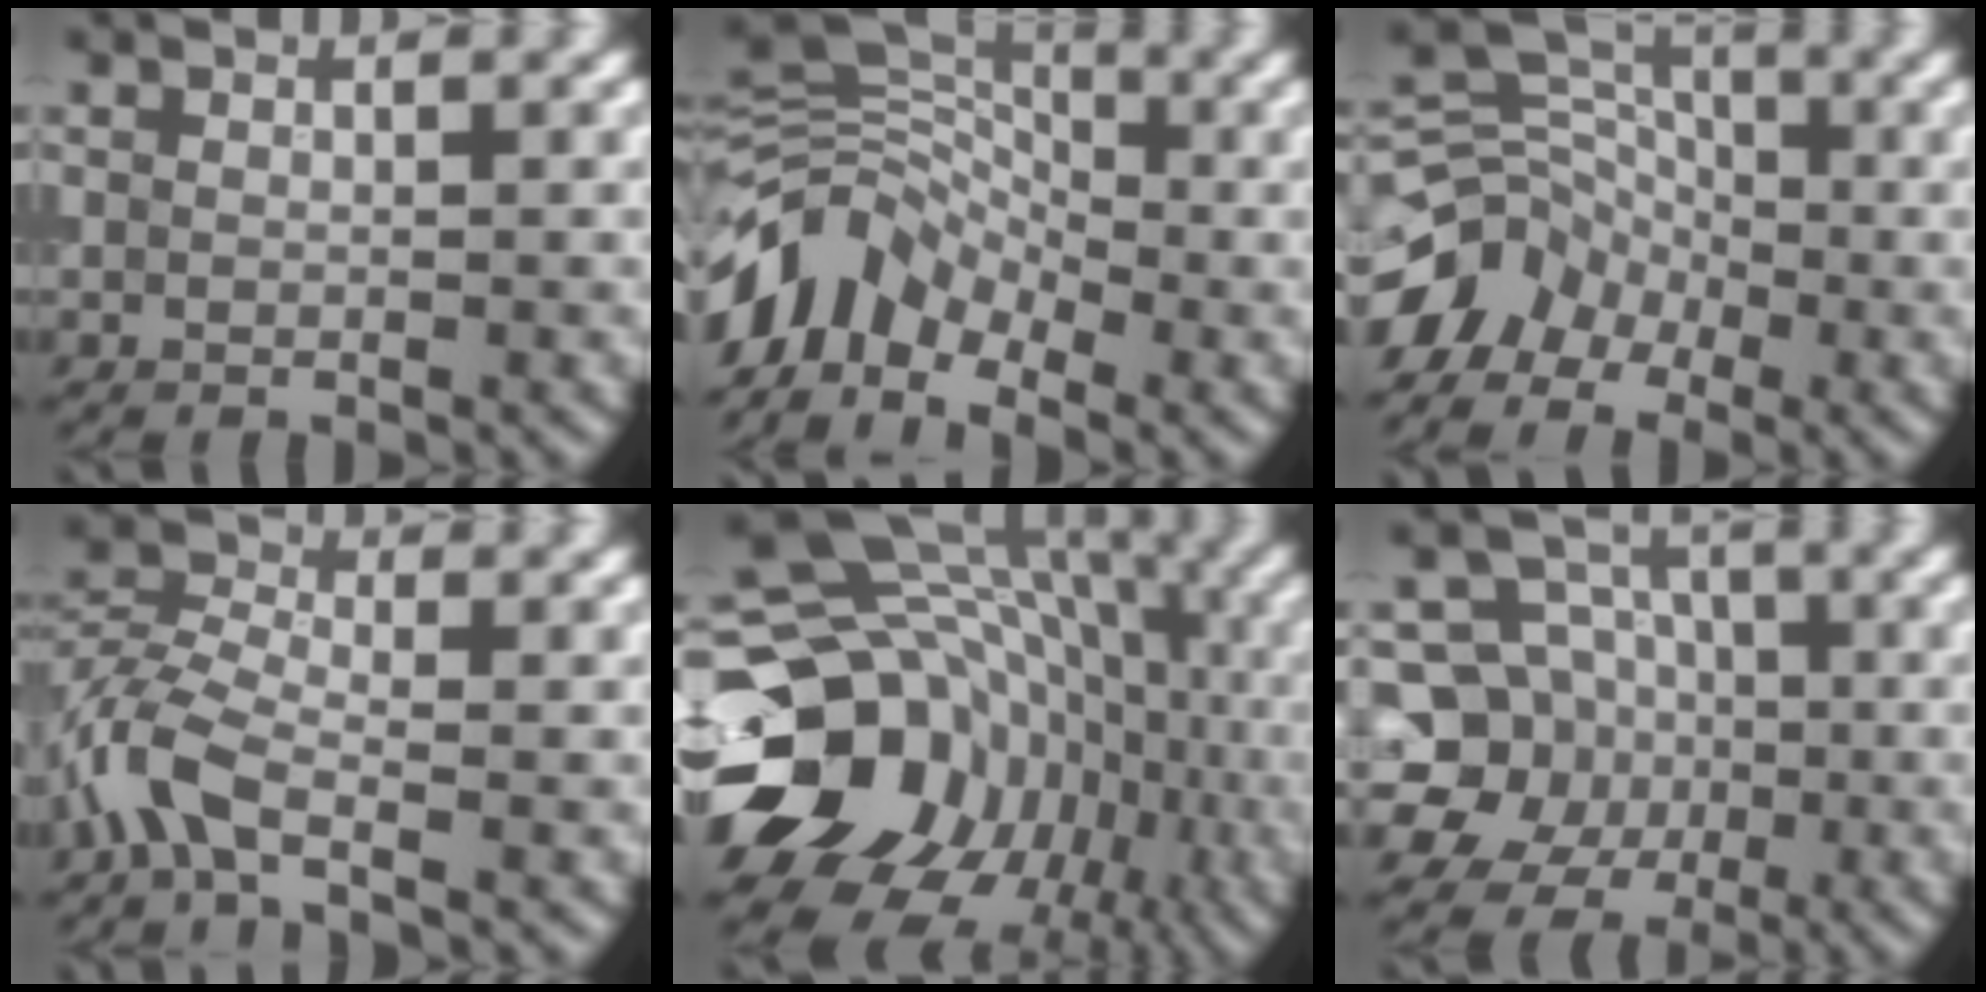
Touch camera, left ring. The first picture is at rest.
{"total": 7.0, "force": [-3.7, 4.6, 3.7], "torque": [-0.066, 0.010, -0.090]}
{"total": 5.3, "force": [-3.1, 3.9, 1.8], "torque": [-0.022, 0.007, -0.066]}
{"total": 4.2, "force": [-2.3, 1.9, 2.9], "torque": [-0.065, 0.008, -0.060]}
{"total": 18.9, "force": [-5.1, 15.6, 9.4], "torque": [-0.165, -0.007, -0.084]}
{"total": 8.9, "force": [-1.2, 8.4, 2.6], "torque": [-0.039, 0.024, -0.061]}